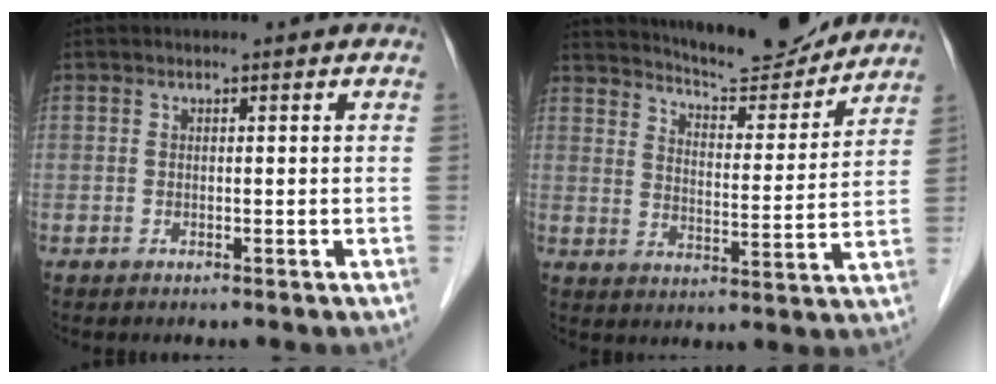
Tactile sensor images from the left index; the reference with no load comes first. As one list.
[{"total": 14.4, "force": [13.6, 1.8, 4.3], "torque": [-0.070, -0.010, 0.195]}]